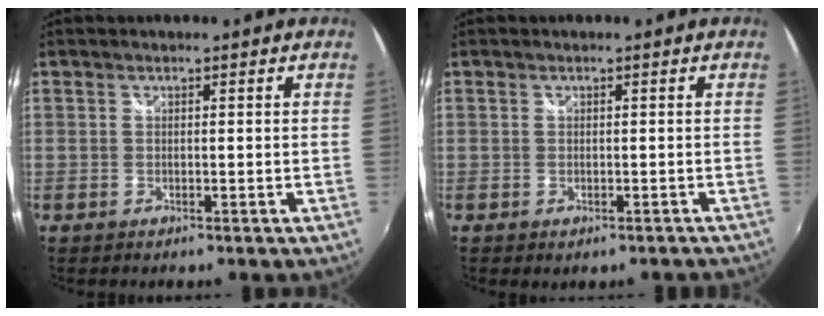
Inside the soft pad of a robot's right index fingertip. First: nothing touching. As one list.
[{"total": 1.0, "force": [-0.3, 0.8, 0.3], "torque": [-0.005, -0.003, -0.003]}]